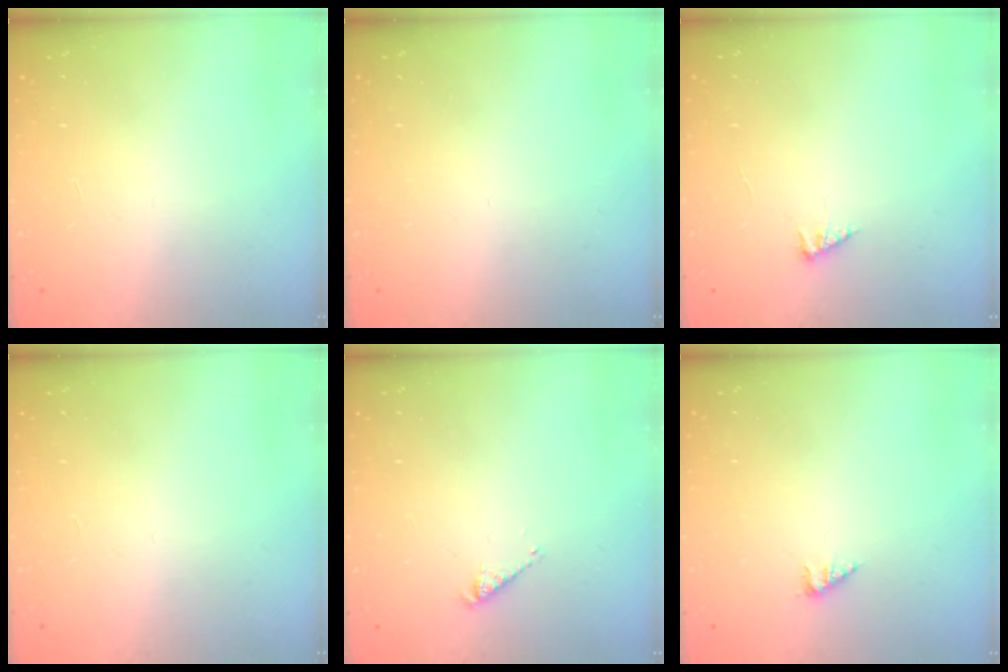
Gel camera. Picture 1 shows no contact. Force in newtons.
{"total": 0.0}
{"total": 2.5, "press": 2.5, "slide": 0.3}
{"total": 0.0}
{"total": 2.6, "press": 2.6, "slide": 0.5}
{"total": 2.8, "press": 2.7, "slide": 0.5}